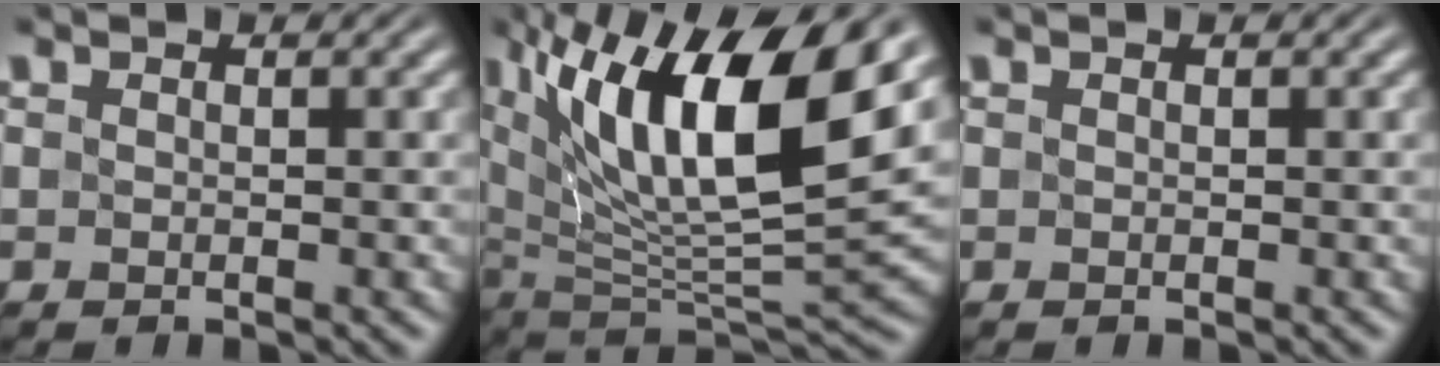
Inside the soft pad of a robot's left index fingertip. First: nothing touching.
{"total": 13.9, "force": [5.8, 4.6, 11.8], "torque": [-0.207, 0.005, 0.106]}
{"total": 0.0}